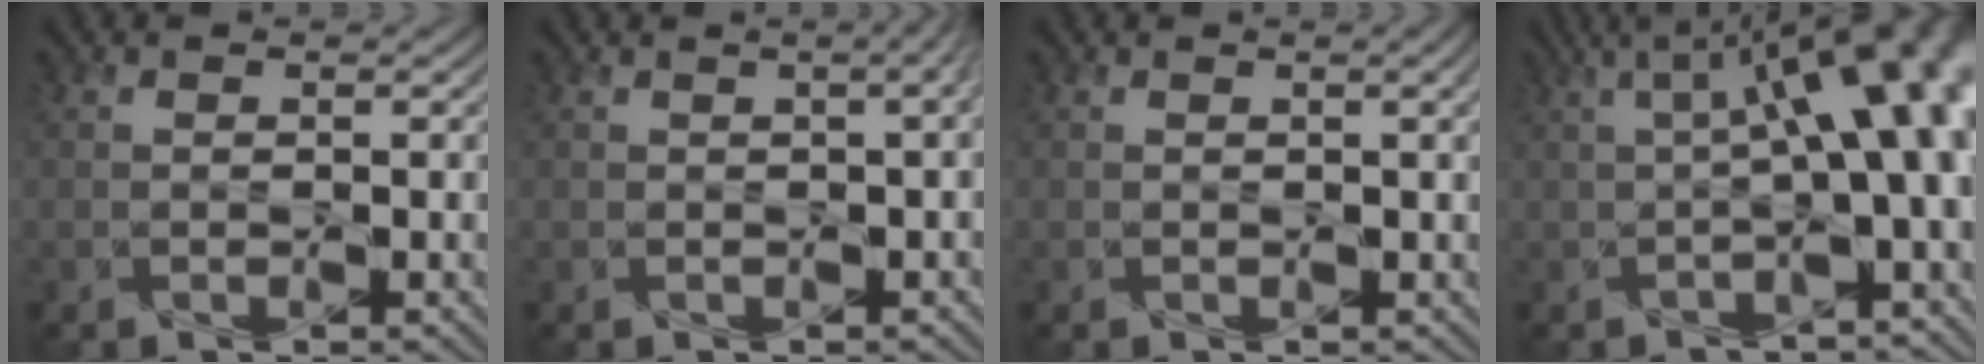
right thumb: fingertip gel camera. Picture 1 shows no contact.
{"total": 3.4, "force": [-0.1, 1.3, 3.1], "torque": [-0.034, 0.010, -0.003]}
{"total": 2.0, "force": [0.5, 0.6, 1.9], "torque": [-0.027, 0.003, 0.012]}
{"total": 11.2, "force": [1.2, 3.0, 10.7], "torque": [-0.157, 0.015, 0.015]}